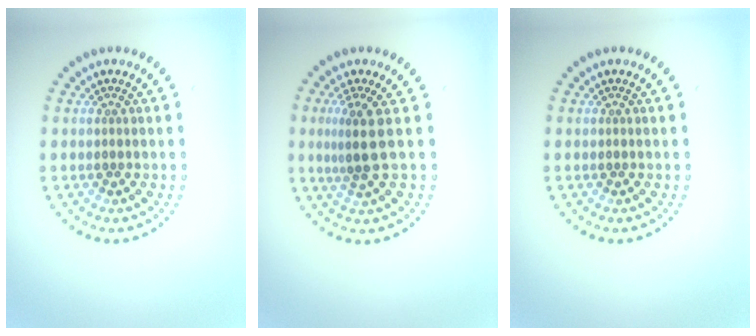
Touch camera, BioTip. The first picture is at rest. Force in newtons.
{"total": 2.9, "press": 2.1, "slide": 2.0}
{"total": 0.0}